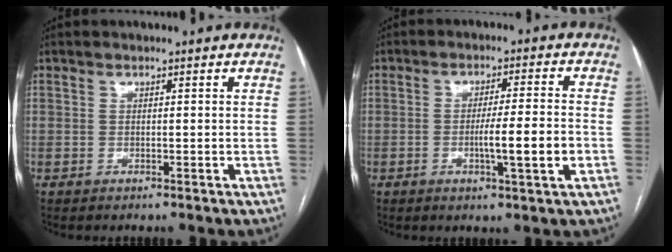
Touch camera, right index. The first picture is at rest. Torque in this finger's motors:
{"motor_torque": [1.22, -0.29, 0.58, 0.12]}